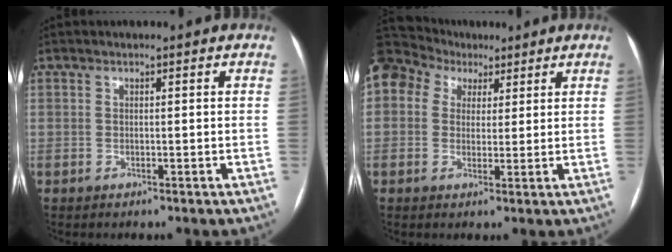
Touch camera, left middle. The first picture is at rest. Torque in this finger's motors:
{"motor_torque": [1.11, -1.03, 1.06, 0.21]}